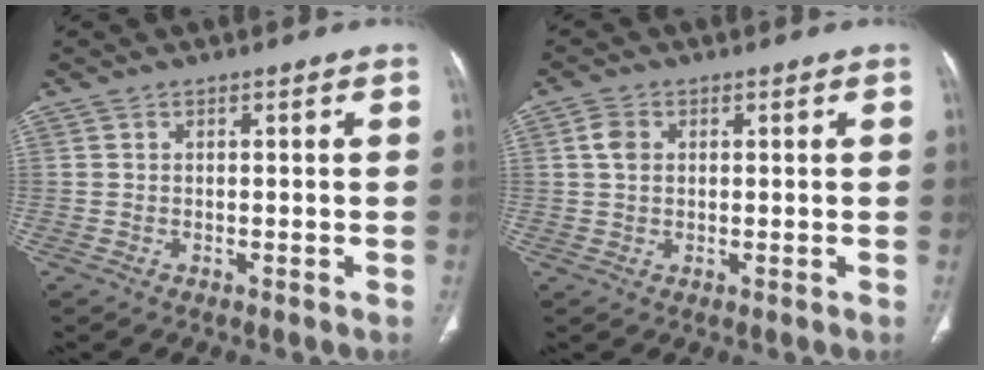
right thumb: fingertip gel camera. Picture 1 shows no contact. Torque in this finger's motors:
{"motor_torque": [-0.31, 0.61, 0.17, 0.07, 0.01]}